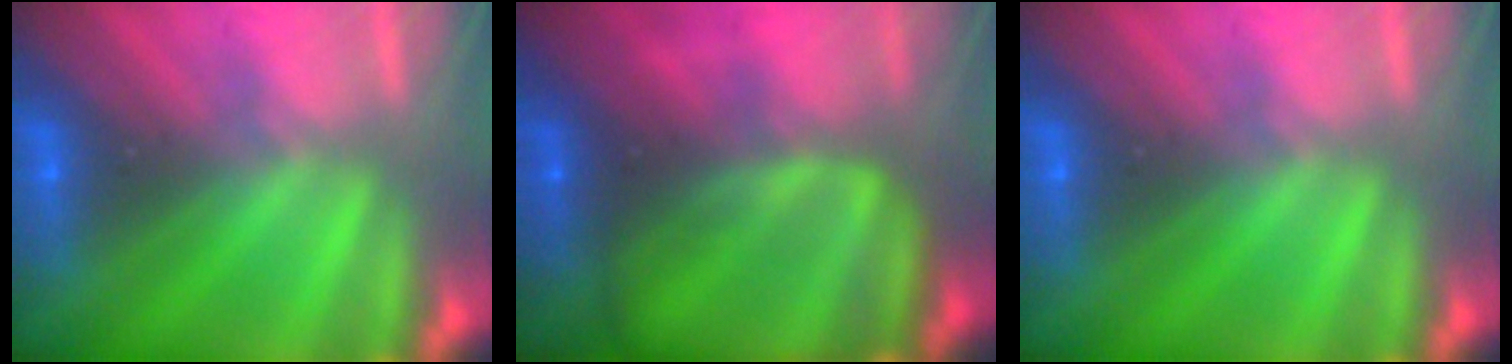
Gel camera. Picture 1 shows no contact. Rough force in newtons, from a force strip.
{"total": 8.2}
{"total": 0.0}